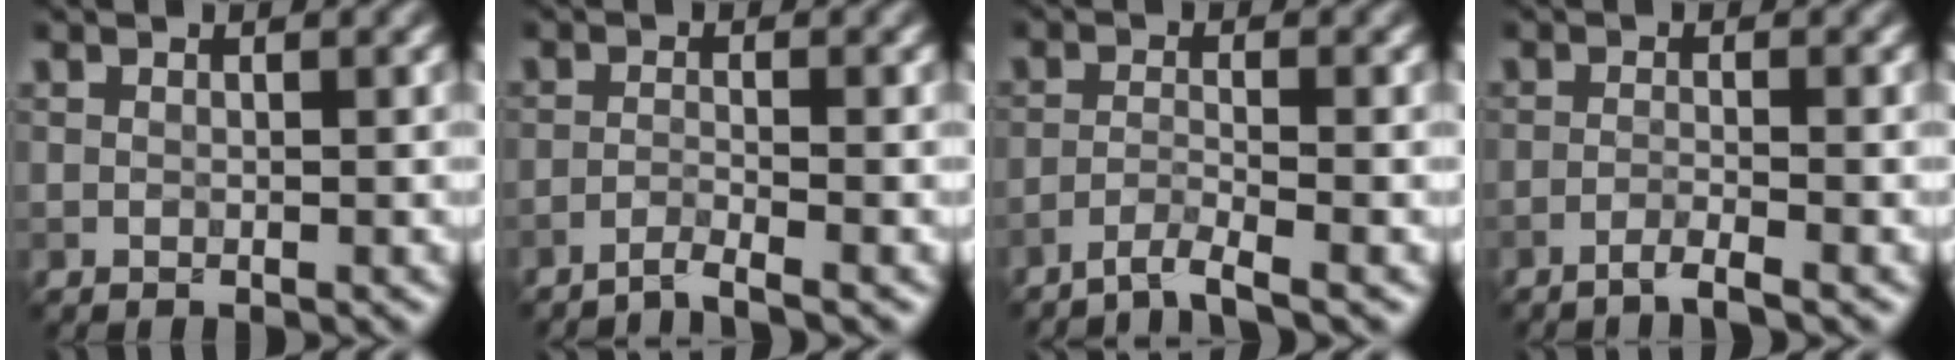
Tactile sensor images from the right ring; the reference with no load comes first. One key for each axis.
{"total": 1.7, "fx": -1.4, "fy": 0.1, "fz": 1.0, "tx": -0.011, "ty": 0.001, "tz": -0.042}
{"total": 2.2, "fx": -1.8, "fy": 0.0, "fz": 1.3, "tx": -0.022, "ty": 0.001, "tz": -0.048}
{"total": 1.7, "fx": -1.2, "fy": 0.1, "fz": 1.2, "tx": -0.017, "ty": 0.003, "tz": -0.035}